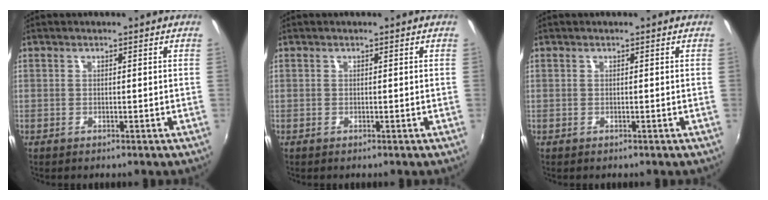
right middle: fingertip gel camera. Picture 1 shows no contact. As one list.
[{"total": 0.0}, {"total": 0.0}]